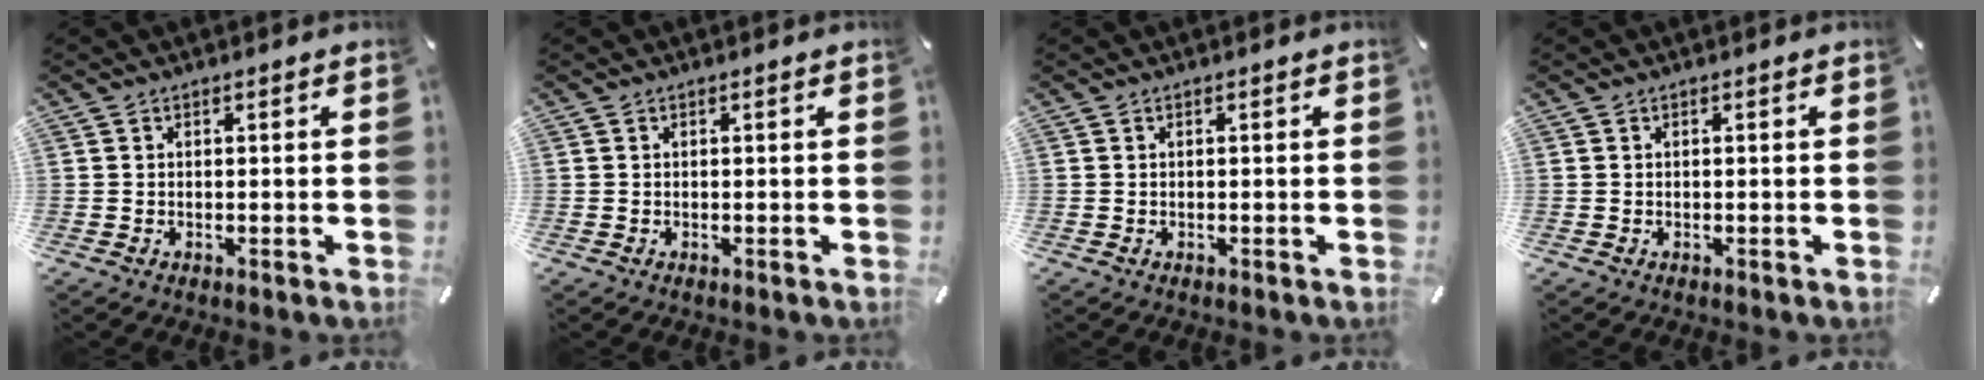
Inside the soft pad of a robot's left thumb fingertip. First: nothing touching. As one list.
[{"total": 0.0}, {"total": 0.0}, {"total": 0.0}]